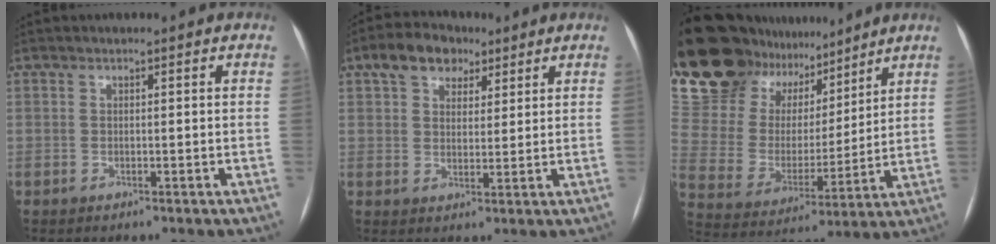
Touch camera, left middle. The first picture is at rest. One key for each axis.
{"total": 7.2, "fx": 4.3, "fy": 4.6, "fz": 3.6, "tx": -0.061, "ty": 0.025, "tz": 0.071}
{"total": 20.0, "fx": 16.6, "fy": 9.1, "fz": 6.5, "tx": -0.132, "ty": 0.032, "tz": 0.295}